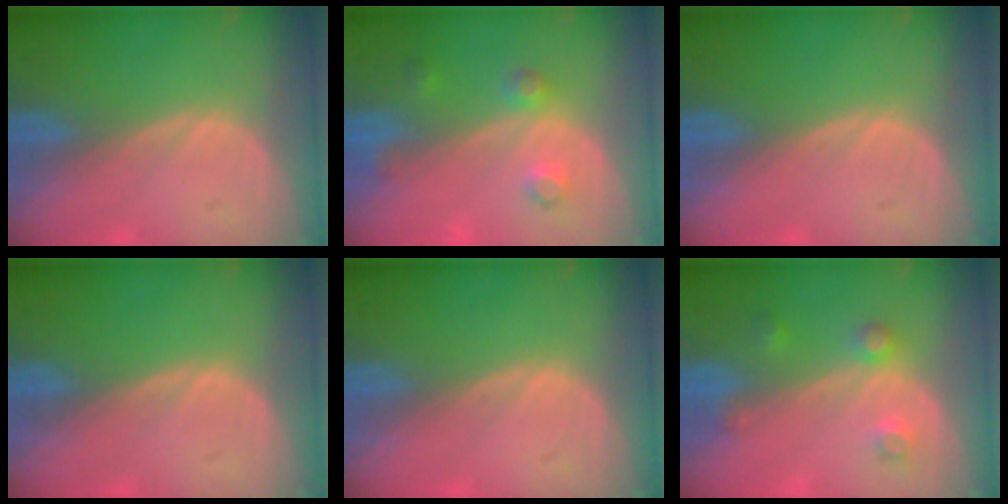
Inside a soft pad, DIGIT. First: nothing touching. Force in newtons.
{"total": 3.7, "press": 3.4, "slide": 1.6}
{"total": 0.0}
{"total": 0.0}
{"total": 0.0}
{"total": 3.5, "press": 3.1, "slide": 1.5}